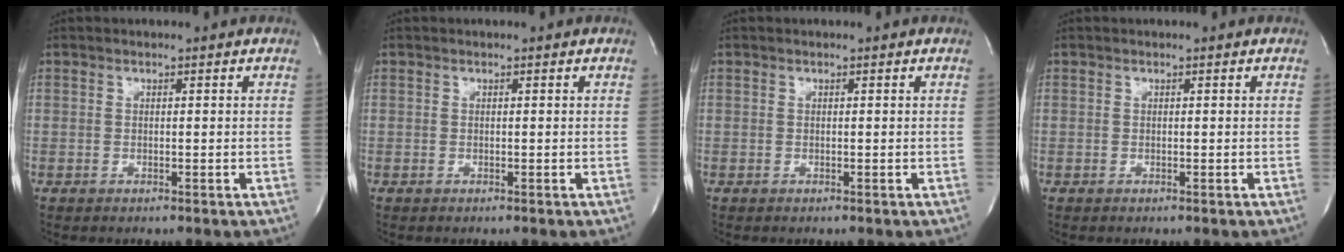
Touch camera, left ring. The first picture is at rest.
{"total": 0.0}
{"total": 0.0}
{"total": 0.0}